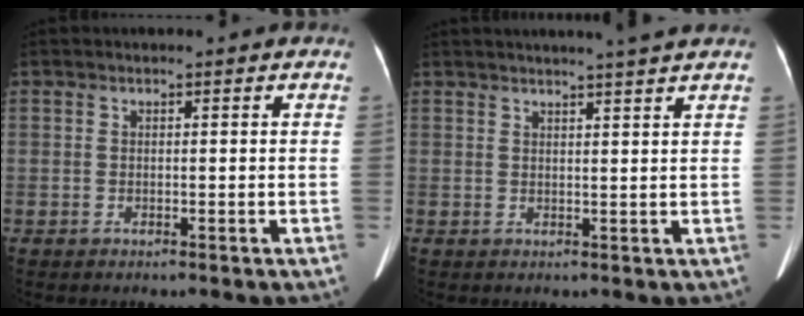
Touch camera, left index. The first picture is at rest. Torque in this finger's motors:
{"motor_torque": [-0.28, -0.37, 0.00, 0.00]}